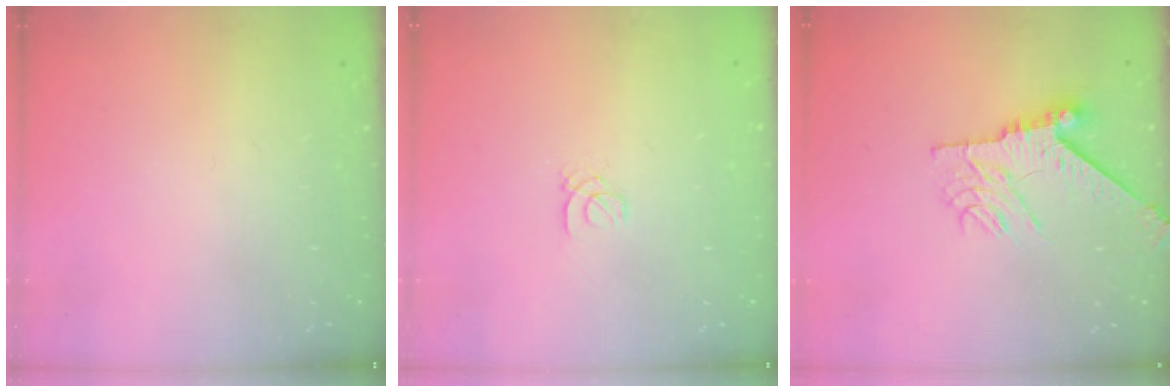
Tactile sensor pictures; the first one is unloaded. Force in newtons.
{"total": 1.0, "press": 1.0, "slide": 0.1}
{"total": 8.9, "press": 8.9, "slide": 0.9}